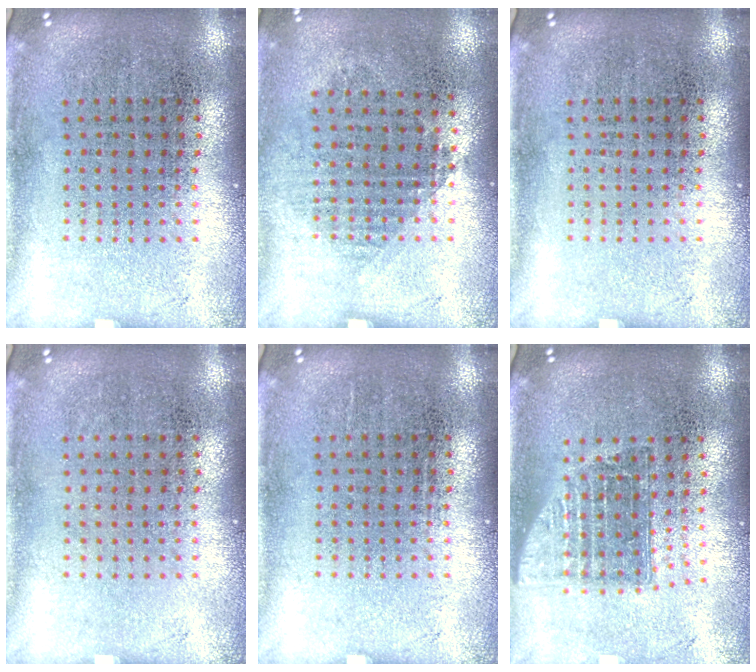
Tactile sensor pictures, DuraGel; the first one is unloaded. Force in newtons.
{"total": 0.9, "press": 0.8, "slide": 0.4}
{"total": 0.0}
{"total": 0.0}
{"total": 0.0}
{"total": 1.5, "press": 1.2, "slide": 0.9}